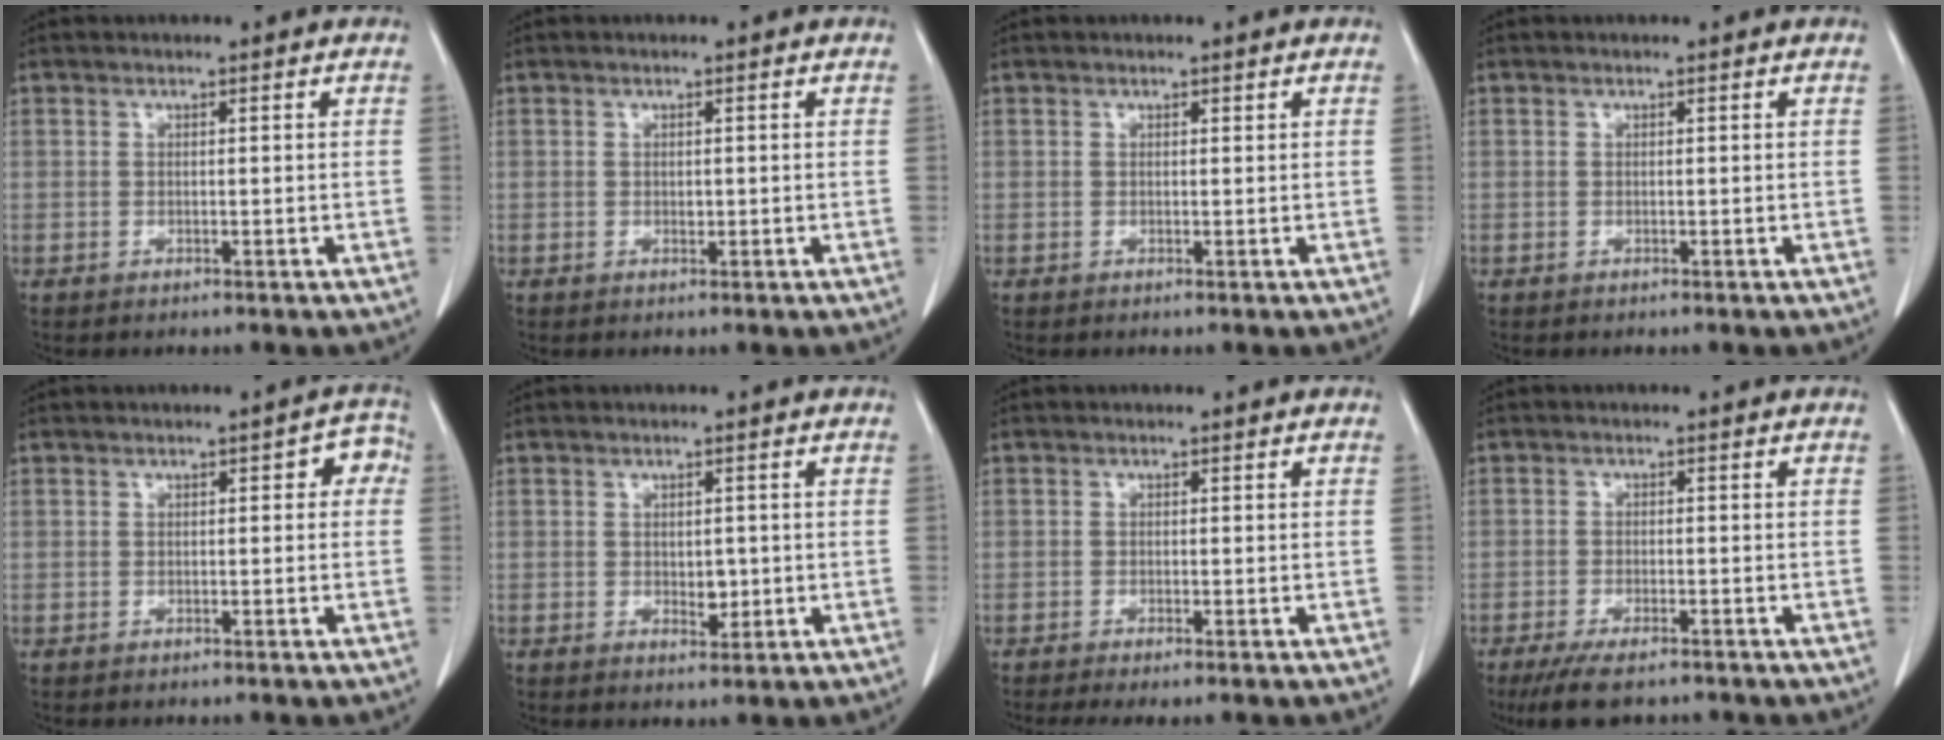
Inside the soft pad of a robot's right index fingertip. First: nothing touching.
{"total": 0.7, "force": [0.0, 0.4, 0.5], "torque": [-0.008, 0.000, 0.001]}
{"total": 0.0}
{"total": 0.0}
{"total": 3.1, "force": [0.4, 1.6, 2.6], "torque": [-0.019, 0.024, -0.001]}
{"total": 2.4, "force": [-0.2, 1.4, 1.9], "torque": [-0.026, -0.002, 0.003]}
{"total": 3.2, "force": [-2.4, 0.4, 2.0], "torque": [-0.031, -0.007, -0.039]}
{"total": 7.1, "force": [-5.6, 1.8, 4.0], "torque": [-0.065, -0.013, -0.091]}